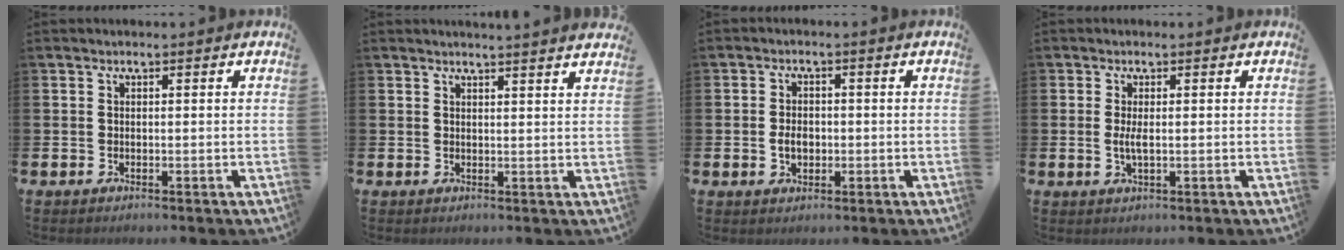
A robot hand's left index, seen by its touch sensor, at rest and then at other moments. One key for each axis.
{"total": 2.1, "fx": 2.1, "fy": -0.5, "fz": -0.1, "tx": 0.003, "ty": -0.012, "tz": 0.038}
{"total": 2.8, "fx": -0.4, "fy": 2.0, "fz": 1.9, "tx": -0.021, "ty": -0.002, "tz": -0.013}
{"total": 1.9, "fx": 0.0, "fy": 0.5, "fz": 1.9, "tx": -0.034, "ty": -0.002, "tz": -0.001}